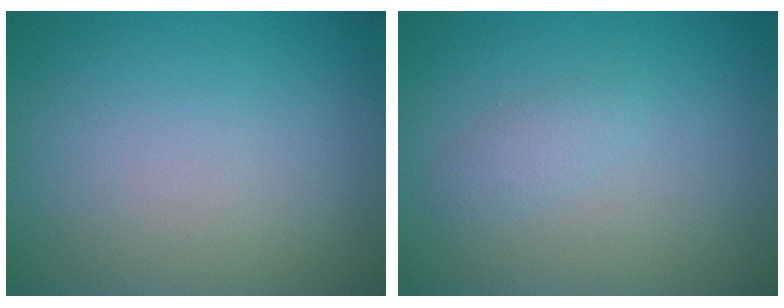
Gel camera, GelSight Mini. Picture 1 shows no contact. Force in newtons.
{"total": 1.2, "press": 1.2, "slide": 0.1}